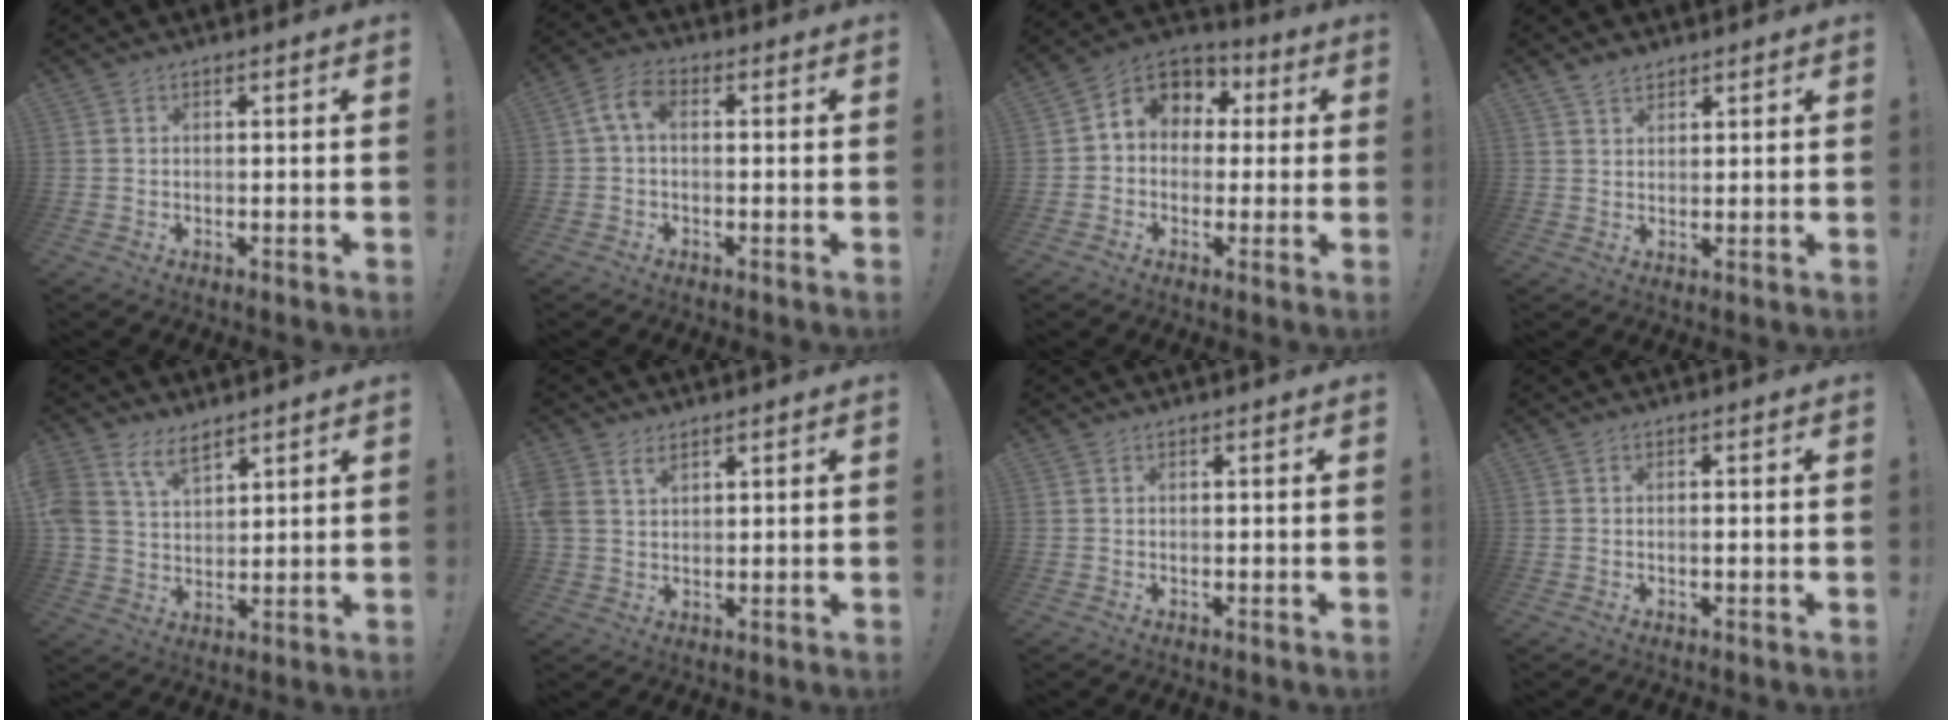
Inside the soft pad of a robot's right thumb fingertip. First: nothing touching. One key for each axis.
{"total": 5.7, "fx": 0.7, "fy": 3.1, "fz": 4.7, "tx": -0.101, "ty": 0.003, "tz": 0.014}
{"total": 8.3, "fx": 1.5, "fy": 7.2, "fz": 3.9, "tx": -0.054, "ty": -0.001, "tz": 0.034}
{"total": 3.0, "fx": 2.5, "fy": 1.4, "fz": 0.8, "tx": -0.012, "ty": -0.014, "tz": 0.046}
{"total": 9.2, "fx": 6.4, "fy": 5.0, "fz": 4.3, "tx": -0.097, "ty": -0.030, "tz": 0.126}
{"total": 4.3, "fx": 2.6, "fy": 2.7, "fz": 2.0, "tx": -0.040, "ty": -0.007, "tz": 0.051}
{"total": 0.0}
{"total": 0.7, "fx": -0.4, "fy": -0.1, "fz": 0.6, "tx": -0.004, "ty": -0.004, "tz": -0.009}